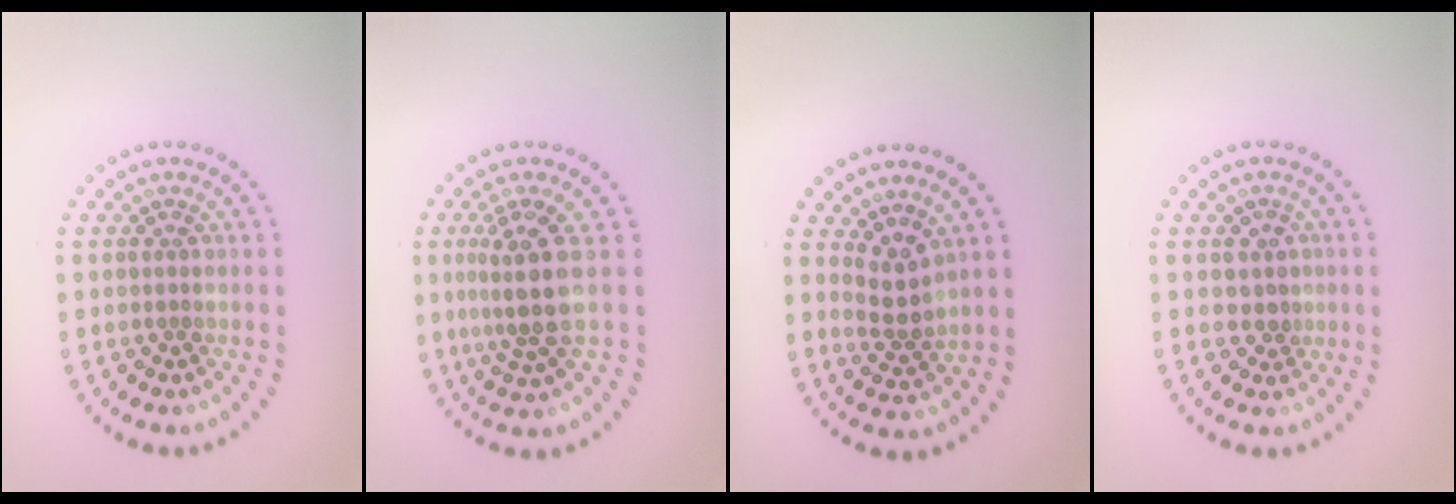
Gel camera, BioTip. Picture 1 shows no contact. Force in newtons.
{"total": 4.0, "press": 3.2, "slide": 2.4}
{"total": 2.3, "press": 2.0, "slide": 1.1}
{"total": 1.8, "press": 1.6, "slide": 0.8}